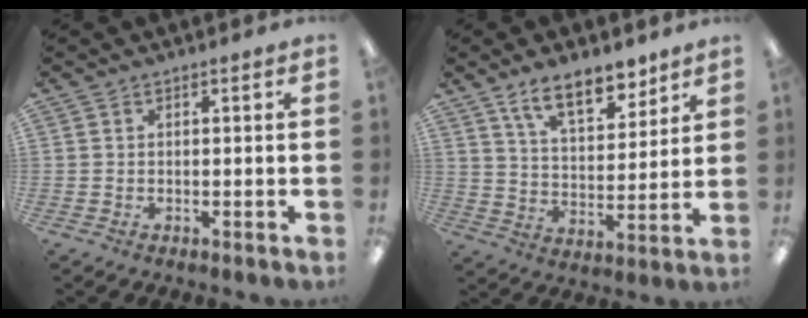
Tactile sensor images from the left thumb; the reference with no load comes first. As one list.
[{"total": 12.7, "force": [9.4, 5.3, 6.7], "torque": [-0.098, -0.047, 0.168]}]